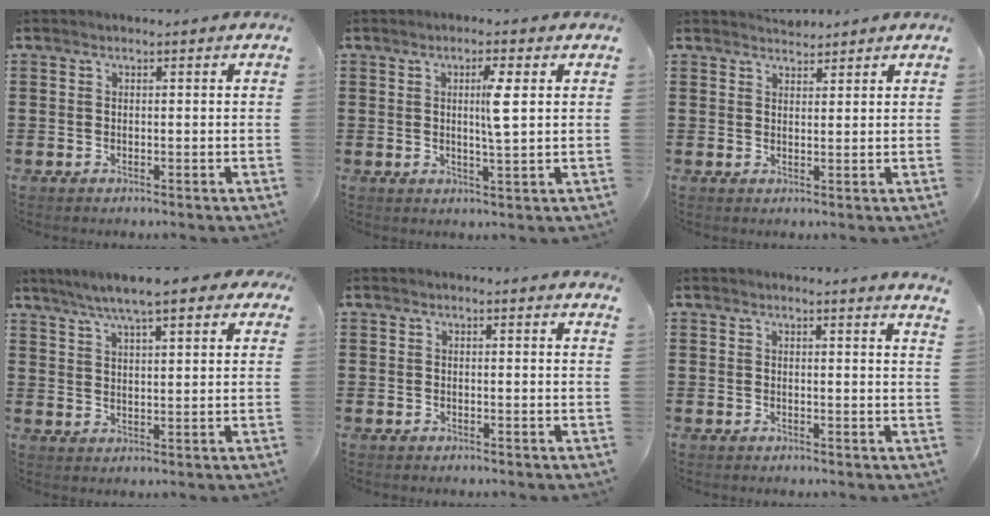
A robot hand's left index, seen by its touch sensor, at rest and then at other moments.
{"total": 4.3, "force": [1.2, 0.3, 4.1], "torque": [-0.076, -0.002, 0.014]}
{"total": 1.9, "force": [1.9, 0.3, 0.0], "torque": [-0.004, 0.004, 0.037]}
{"total": 6.7, "force": [5.3, 0.8, 4.0], "torque": [-0.091, -0.006, 0.093]}
{"total": 0.9, "force": [0.7, -0.2, 0.5], "torque": [-0.011, -0.003, 0.014]}
{"total": 1.7, "force": [1.5, -0.5, 0.6], "torque": [-0.015, -0.004, 0.029]}